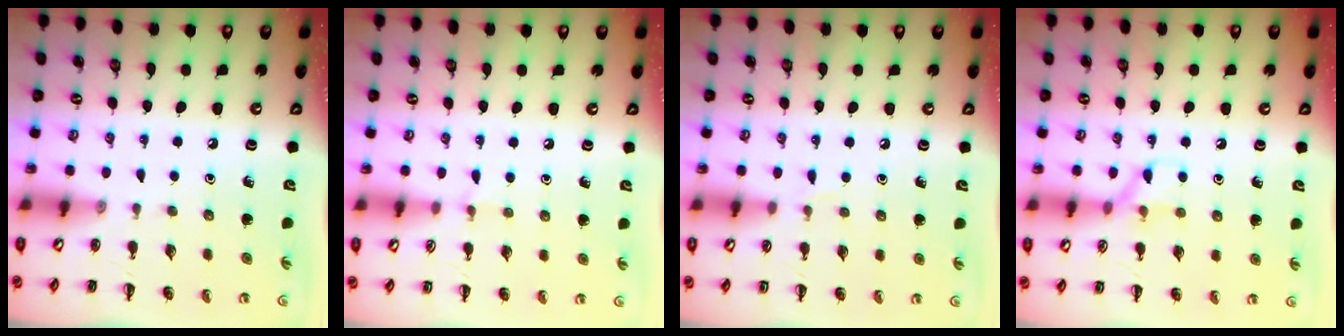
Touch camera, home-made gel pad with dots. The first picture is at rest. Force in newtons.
{"total": 3.8, "press": 3.6, "slide": 1.1}
{"total": 2.7, "press": 2.5, "slide": 1.0}
{"total": 6.7, "press": 6.7, "slide": 0.5}